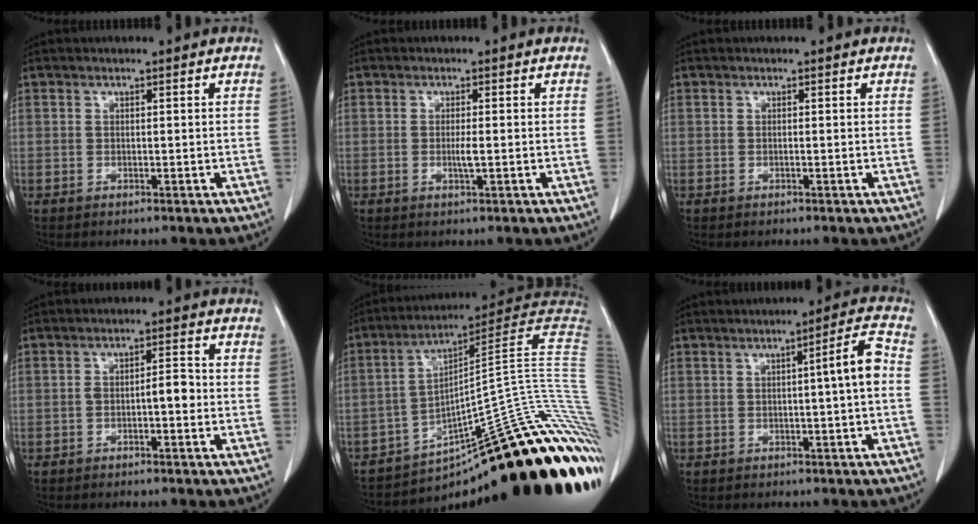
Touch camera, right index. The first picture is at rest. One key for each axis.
{"total": 1.7, "fx": -0.2, "fy": 0.0, "fz": 1.7, "tx": -0.033, "ty": -0.002, "tz": -0.002}
{"total": 0.0}
{"total": 3.3, "fx": -0.8, "fy": 0.9, "fz": 3.1, "tx": -0.046, "ty": 0.015, "tz": -0.009}
{"total": 34.4, "fx": -13.4, "fy": 3.8, "fz": 31.5, "tx": -0.302, "ty": 0.048, "tz": -0.182}
{"total": 4.8, "fx": -0.2, "fy": -0.3, "fz": 4.8, "tx": -0.067, "ty": 0.009, "tz": -0.004}